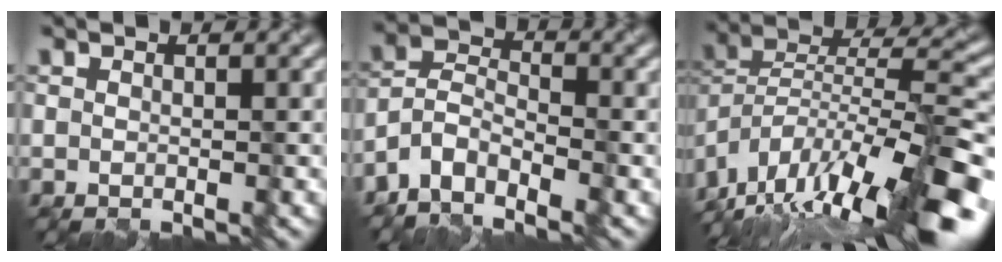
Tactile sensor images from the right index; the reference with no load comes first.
{"total": 4.9, "force": [-3.7, 2.1, 2.4], "torque": [-0.044, 0.005, -0.079]}
{"total": 15.4, "force": [-10.8, 4.3, 10.2], "torque": [-0.175, 0.027, -0.178]}